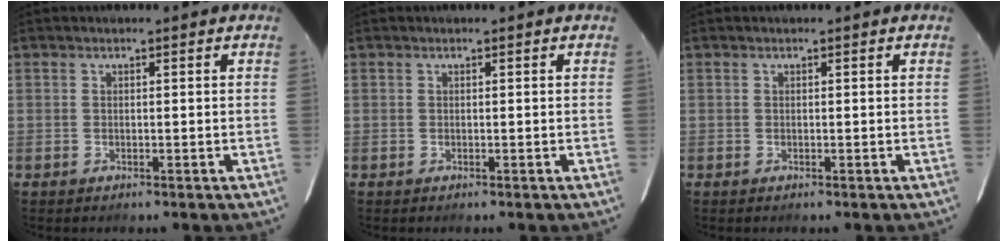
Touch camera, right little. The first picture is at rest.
{"total": 0.0}
{"total": 0.0}